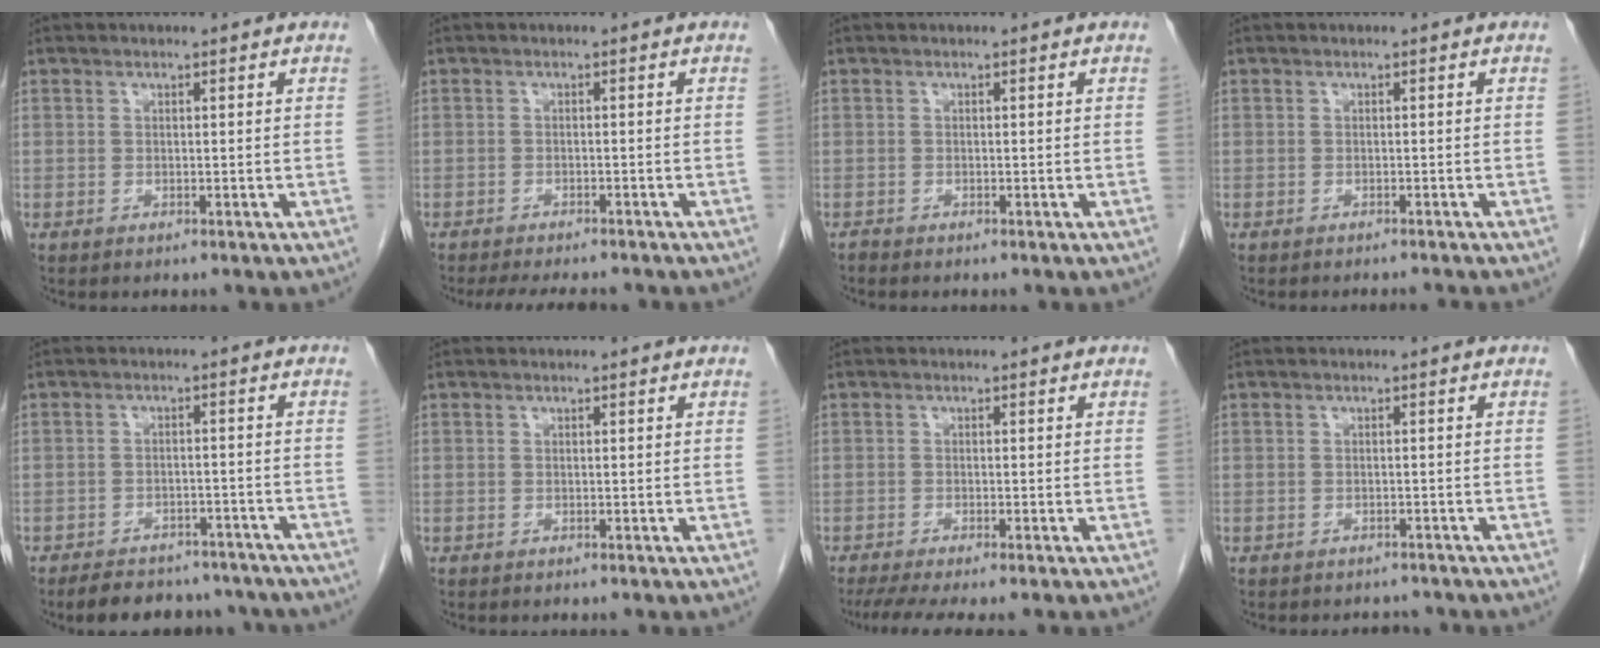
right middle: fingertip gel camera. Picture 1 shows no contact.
{"total": 8.2, "force": [-7.3, 1.8, 3.5], "torque": [-0.047, -0.010, -0.099]}
{"total": 0.6, "force": [0.6, 0.1, 0.0], "torque": [-0.004, -0.002, 0.008]}
{"total": 1.8, "force": [-1.7, -0.5, 0.2], "torque": [0.000, -0.003, -0.021]}
{"total": 12.5, "force": [-10.8, 4.9, 4.0], "torque": [-0.055, 0.008, -0.130]}
{"total": 1.0, "force": [1.0, 0.1, 0.0], "torque": [0.001, 0.001, 0.019]}
{"total": 5.9, "force": [-4.6, 0.4, 3.7], "torque": [-0.055, -0.014, -0.077]}
{"total": 3.3, "force": [-3.0, 1.3, 0.3], "torque": [-0.002, -0.002, -0.040]}